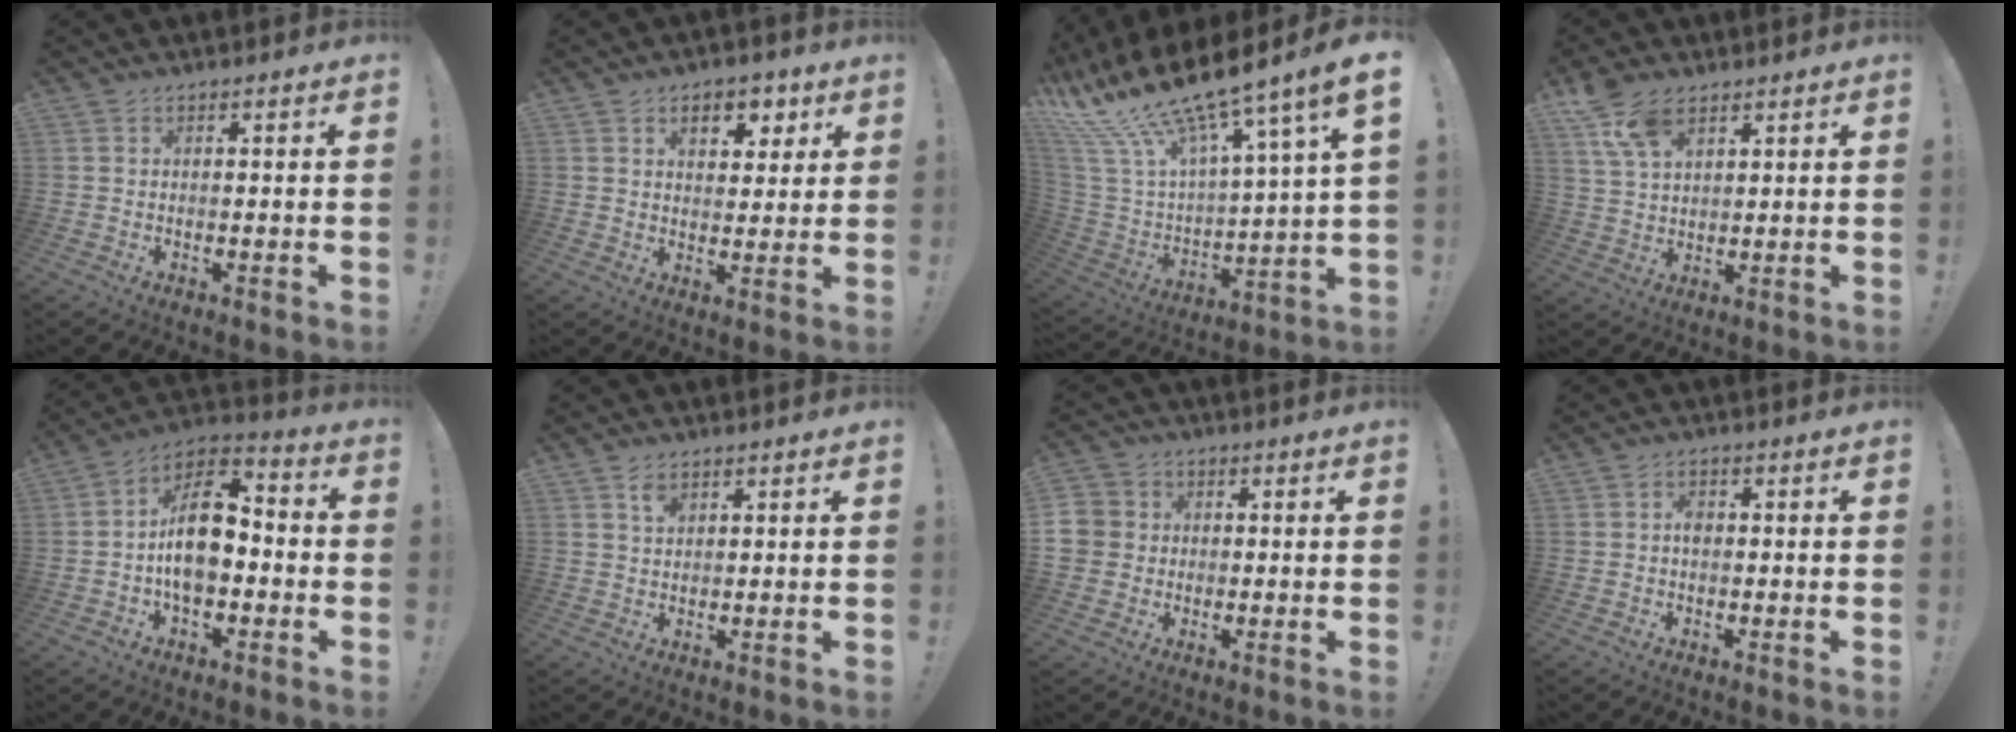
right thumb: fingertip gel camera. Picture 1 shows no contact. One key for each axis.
{"total": 7.9, "fx": 3.9, "fy": 4.9, "fz": 4.8, "tx": -0.061, "ty": -0.013, "tz": 0.067}
{"total": 19.5, "fx": 14.7, "fy": 6.1, "fz": 11.2, "tx": -0.212, "ty": -0.112, "tz": 0.268}
{"total": 8.9, "fx": 5.6, "fy": 4.2, "fz": 5.4, "tx": -0.097, "ty": -0.021, "tz": 0.108}
{"total": 14.9, "fx": -1.7, "fy": 8.9, "fz": 11.8, "tx": -0.197, "ty": 0.026, "tz": -0.026}
{"total": 3.0, "fx": 2.0, "fy": 1.6, "fz": 1.6, "tx": -0.019, "ty": -0.011, "tz": 0.033}
{"total": 6.1, "fx": 0.0, "fy": 5.9, "fz": 1.8, "tx": -0.038, "ty": 0.011, "tz": 0.000}
{"total": 1.8, "fx": -0.4, "fy": 1.2, "fz": 1.3, "tx": -0.017, "ty": 0.005, "tz": -0.011}